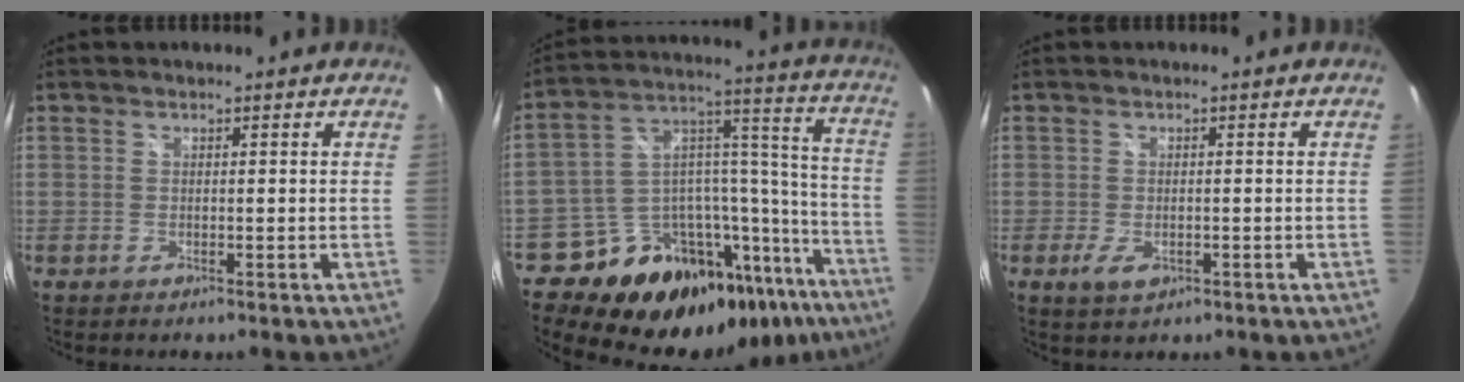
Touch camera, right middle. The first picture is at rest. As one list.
[{"total": 27.6, "force": [-20.0, 13.1, 13.8], "torque": [-0.183, 0.059, -0.282]}, {"total": 3.2, "force": [-1.3, 1.8, 2.3], "torque": [-0.047, -0.008, -0.021]}]